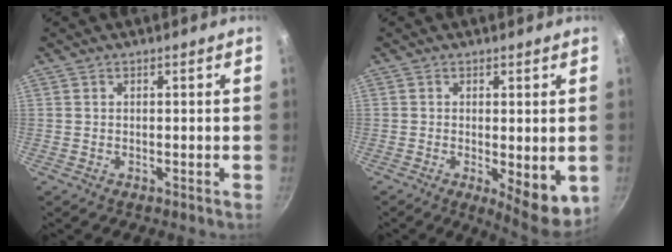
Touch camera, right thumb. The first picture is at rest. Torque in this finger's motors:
{"motor_torque": [-0.23, 0.53, -0.14, 0.13, 0.05]}